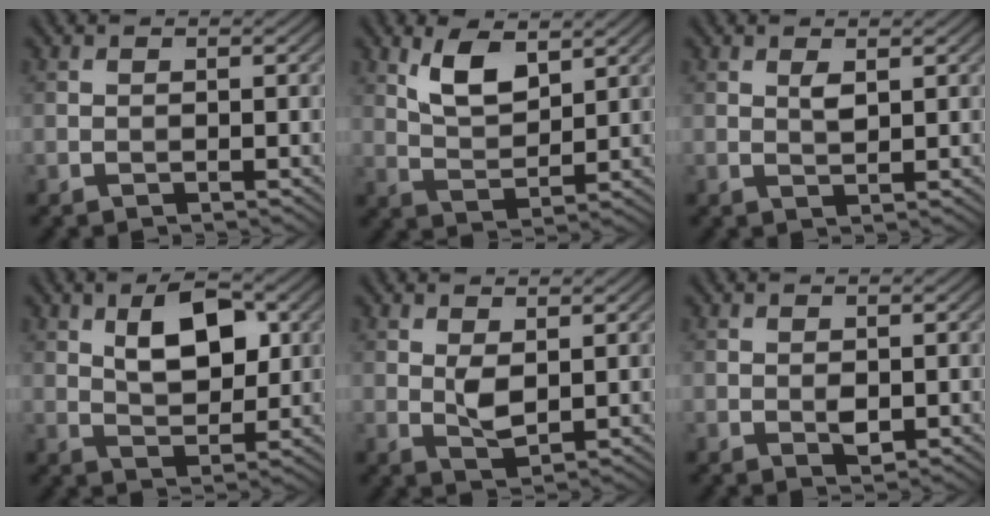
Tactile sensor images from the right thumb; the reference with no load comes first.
{"total": 6.0, "force": [3.3, 2.6, 4.3], "torque": [-0.092, -0.005, 0.067]}
{"total": 1.6, "force": [0.8, 0.6, 1.3], "torque": [-0.030, -0.004, 0.017]}
{"total": 7.2, "force": [2.4, 3.7, 5.7], "torque": [-0.096, 0.004, 0.040]}
{"total": 2.8, "force": [0.8, 1.4, 2.3], "torque": [-0.051, -0.006, 0.019]}
{"total": 1.3, "force": [-0.1, 0.8, 1.0], "torque": [-0.019, -0.002, 0.000]}